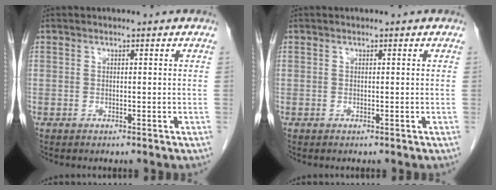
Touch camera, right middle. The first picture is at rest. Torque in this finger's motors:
{"motor_torque": [-0.02, -0.02, 0.00, 0.00]}